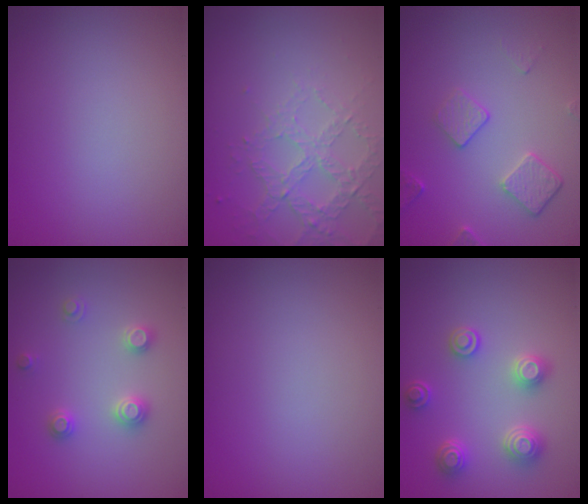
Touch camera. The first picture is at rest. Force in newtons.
{"total": 3.3, "press": 3.0, "slide": 1.2}
{"total": 2.7, "press": 2.0, "slide": 1.7}
{"total": 2.3, "press": 2.3, "slide": 0.2}
{"total": 0.0}
{"total": 3.3, "press": 3.1, "slide": 1.3}